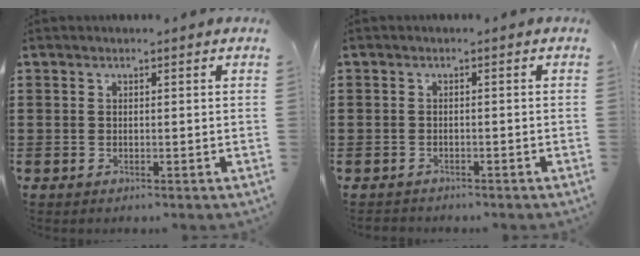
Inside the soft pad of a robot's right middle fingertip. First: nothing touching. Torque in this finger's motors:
{"motor_torque": [0.44, 0.12, -0.72, -0.14]}